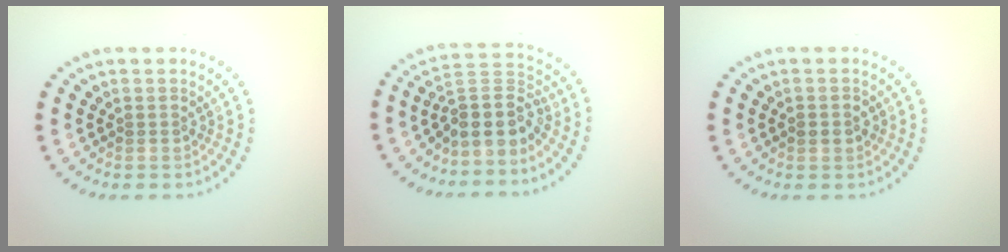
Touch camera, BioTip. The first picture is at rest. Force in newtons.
{"total": 4.1, "press": 3.2, "slide": 2.5}
{"total": 1.6, "press": 1.6, "slide": 0.1}